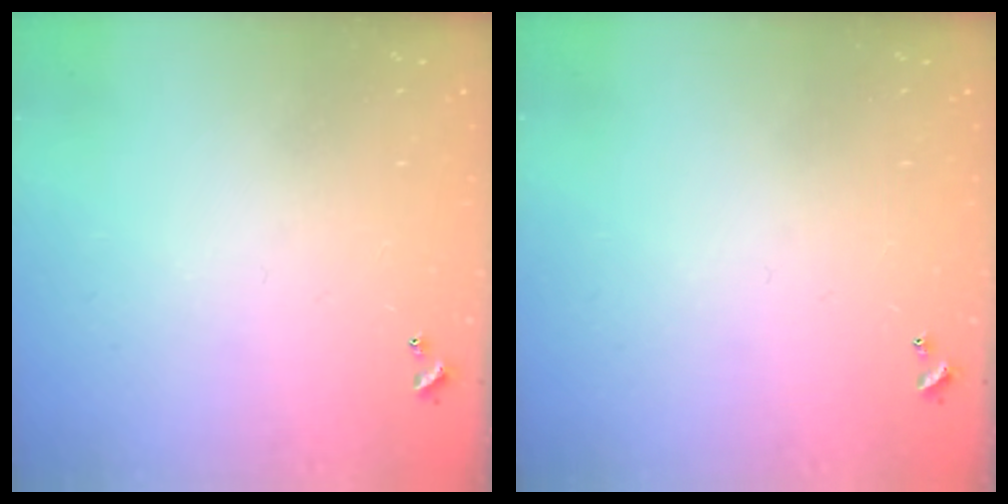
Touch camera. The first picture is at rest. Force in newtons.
{"total": 0.0}